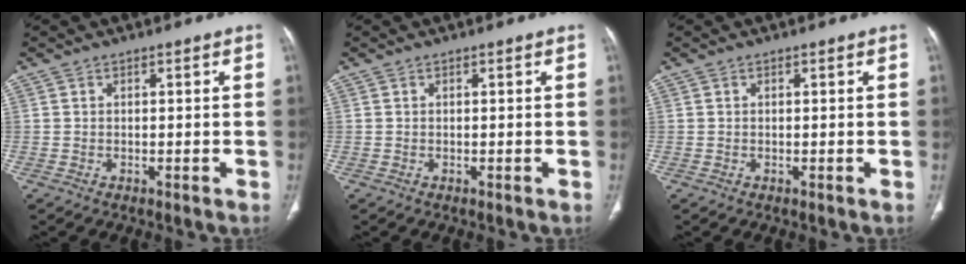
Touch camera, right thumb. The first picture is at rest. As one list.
[{"total": 0.0}, {"total": 0.0}]